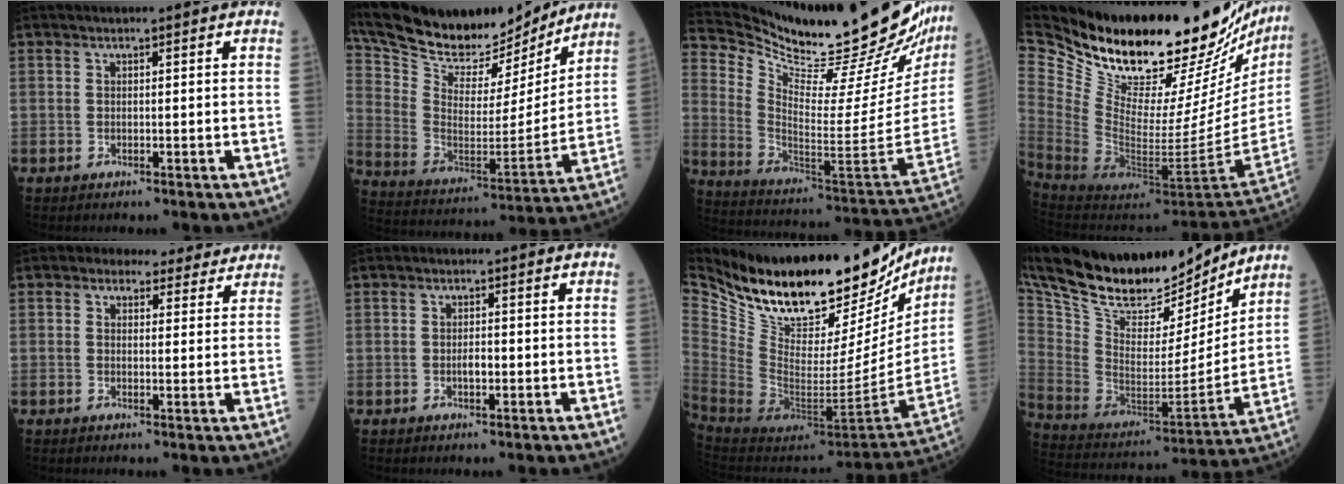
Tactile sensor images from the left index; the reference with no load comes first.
{"total": 24.0, "force": [21.6, 5.8, 8.6], "torque": [-0.170, -0.013, 0.342]}
{"total": 33.1, "force": [30.0, 3.3, 13.5], "torque": [-0.228, -0.123, 0.418]}
{"total": 39.8, "force": [32.6, 10.6, 20.1], "torque": [-0.374, -0.098, 0.483]}
{"total": 6.4, "force": [5.6, 3.0, 0.8], "torque": [0.004, 0.011, 0.056]}
{"total": 1.5, "force": [-0.3, 0.6, 1.3], "torque": [-0.025, 0.001, -0.006]}
{"total": 31.0, "force": [25.5, 11.0, 13.7], "torque": [-0.255, -0.038, 0.391]}
{"total": 29.0, "force": [24.3, 9.1, 12.9], "torque": [-0.278, -0.006, 0.396]}